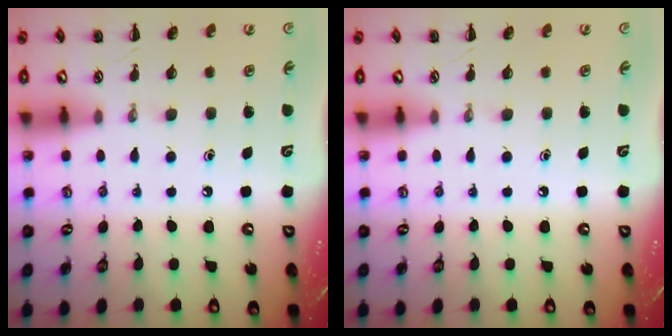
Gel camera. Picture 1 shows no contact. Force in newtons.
{"total": 0.0}